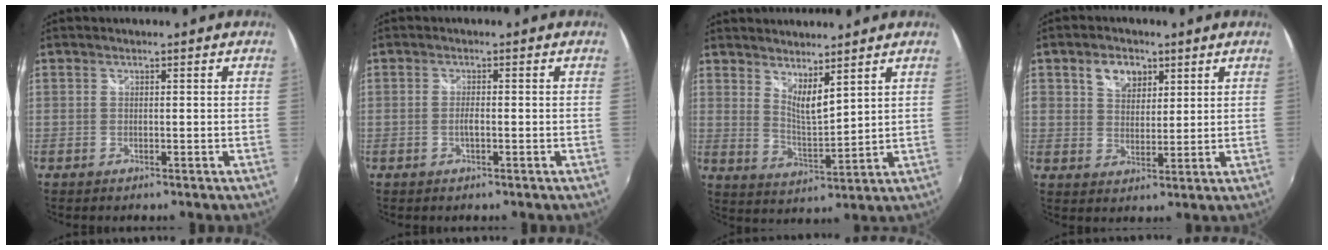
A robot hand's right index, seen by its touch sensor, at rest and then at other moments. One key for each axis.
{"total": 1.4, "fx": -0.4, "fy": 0.3, "fz": 1.3, "tx": -0.027, "ty": 0.002, "tz": -0.008}
{"total": 6.5, "fx": 5.1, "fy": 1.2, "fz": 3.9, "tx": -0.060, "ty": -0.011, "tz": 0.088}
{"total": 6.3, "fx": 3.3, "fy": 4.4, "fz": 3.1, "tx": -0.048, "ty": 0.015, "tz": 0.061}